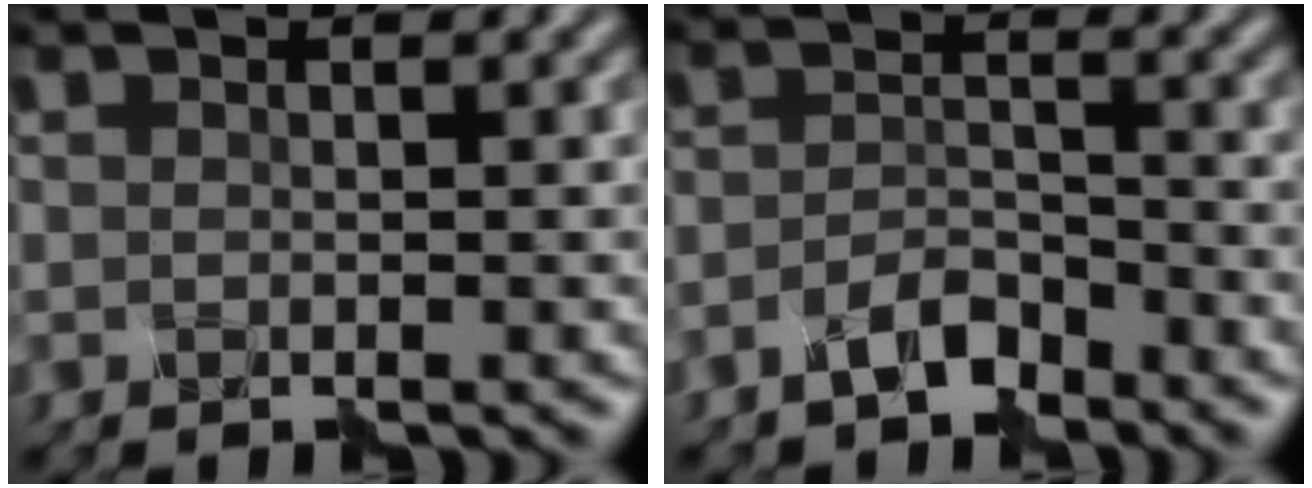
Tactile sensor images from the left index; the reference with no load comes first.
{"total": 2.6, "force": [-2.1, 1.0, 1.3], "torque": [-0.024, 0.010, -0.046]}